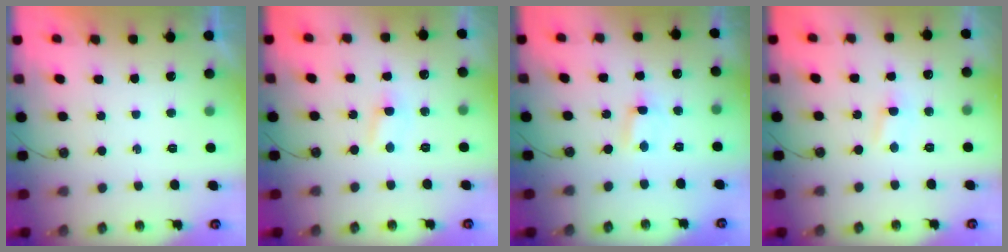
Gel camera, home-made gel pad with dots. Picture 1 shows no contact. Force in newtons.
{"total": 3.2, "press": 3.2, "slide": 0.4}
{"total": 0.6, "press": 0.4, "slide": 0.5}
{"total": 2.7, "press": 2.7, "slide": 0.4}